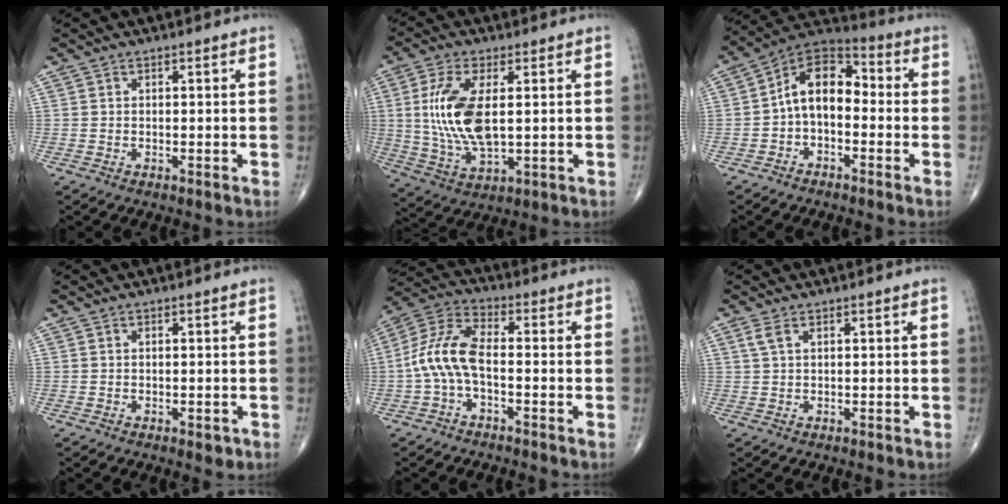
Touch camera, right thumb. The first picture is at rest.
{"total": 13.0, "force": [1.6, 5.7, 11.6], "torque": [-0.245, -0.012, 0.038]}
{"total": 10.5, "force": [-1.3, 6.6, 8.1], "torque": [-0.109, 0.044, -0.041]}
{"total": 1.6, "force": [-0.7, 0.8, 1.1], "torque": [-0.008, -0.001, -0.007]}
{"total": 9.6, "force": [-1.9, 4.3, 8.4], "torque": [-0.185, 0.036, -0.046]}
{"total": 1.8, "force": [0.8, 0.7, 1.4], "torque": [-0.041, 0.010, 0.023]}